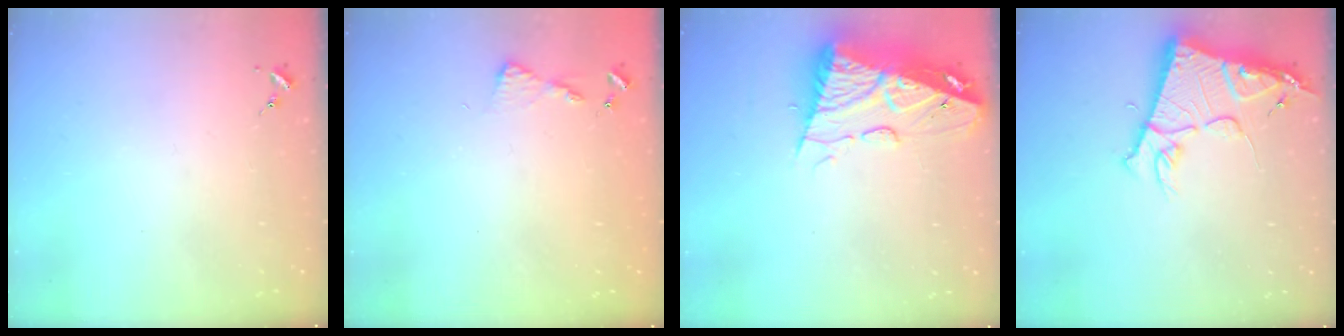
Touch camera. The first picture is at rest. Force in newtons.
{"total": 4.5, "press": 4.4, "slide": 0.5}
{"total": 14.3, "press": 14.2, "slide": 1.5}
{"total": 13.5, "press": 13.4, "slide": 1.3}